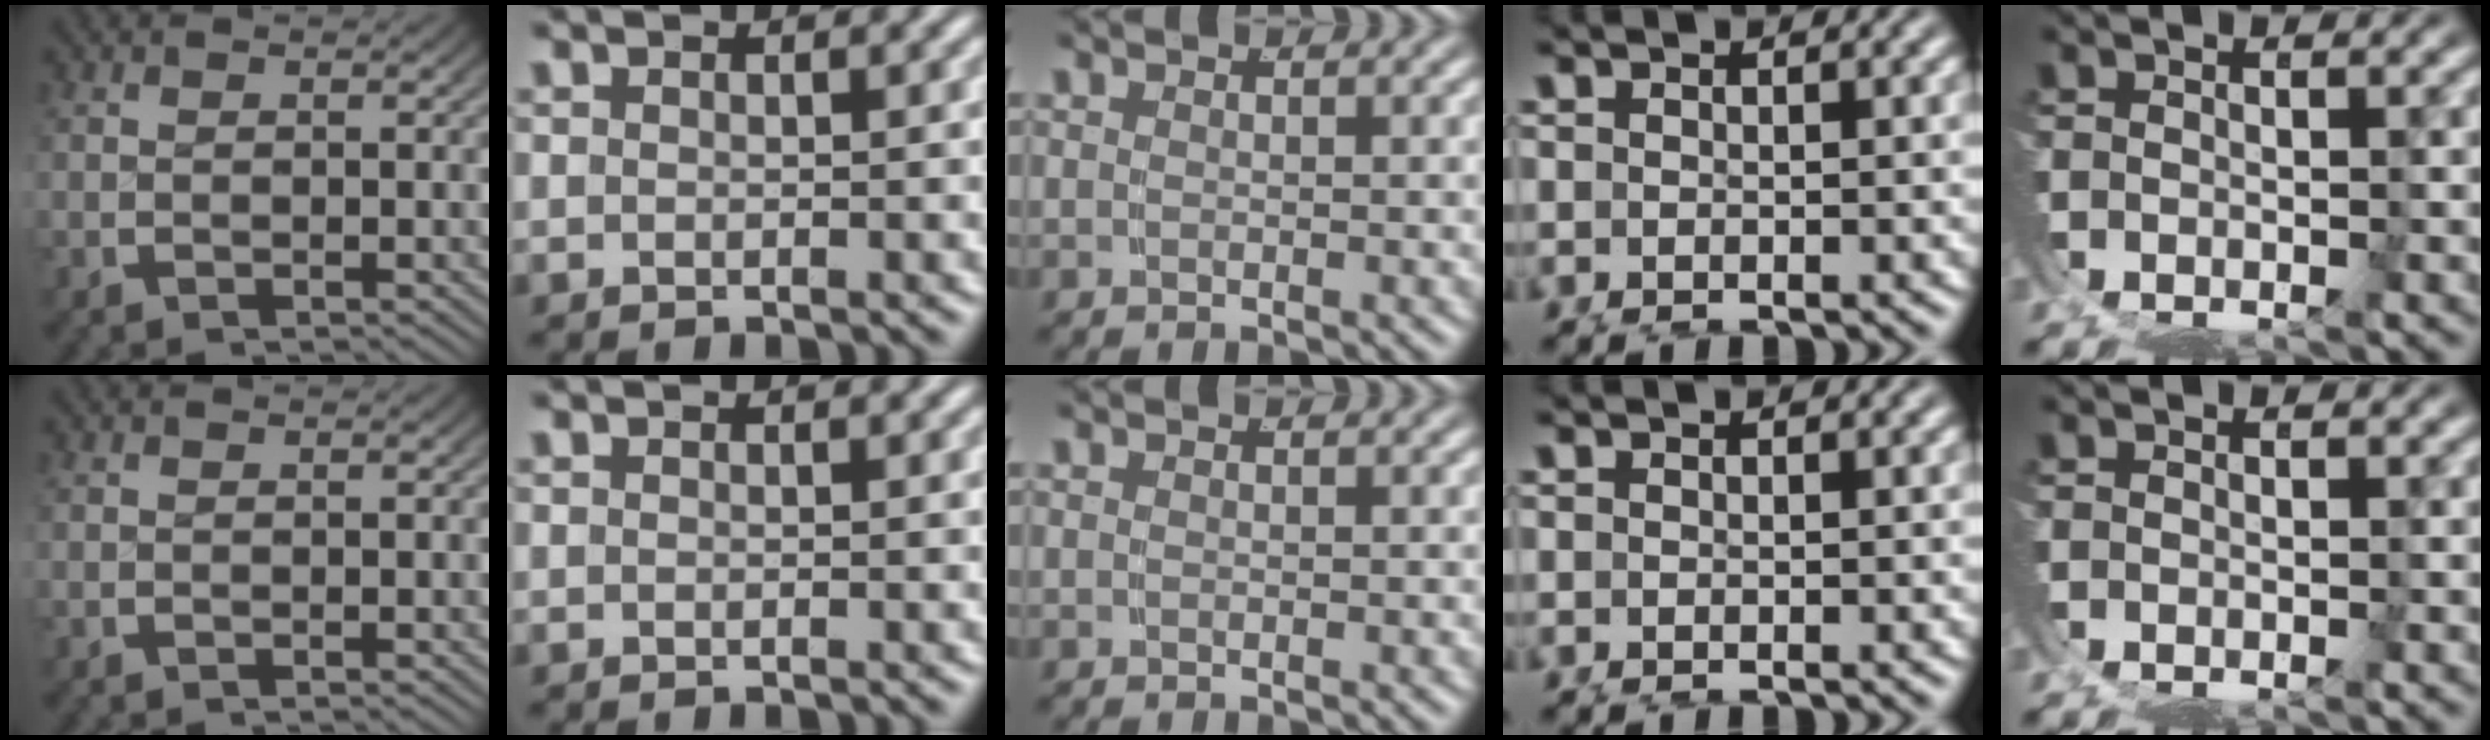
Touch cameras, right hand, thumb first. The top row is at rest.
{}